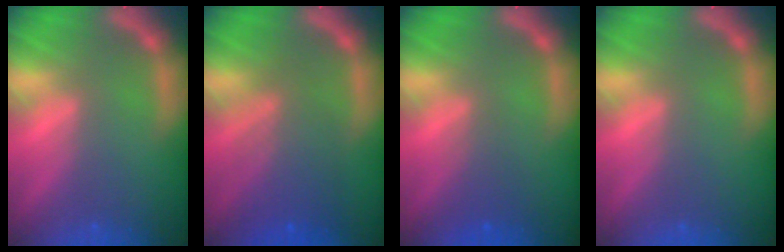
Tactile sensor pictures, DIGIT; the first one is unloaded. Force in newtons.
{"total": 6.0}
{"total": 2.0}
{"total": 0.0}